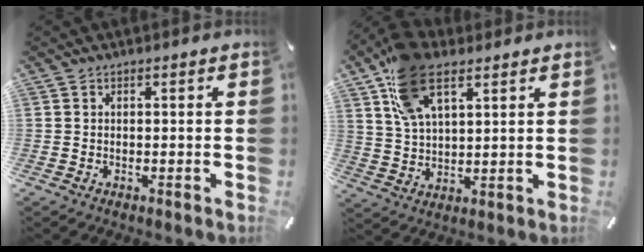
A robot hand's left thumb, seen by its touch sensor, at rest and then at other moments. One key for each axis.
{"total": 13.5, "fx": 7.4, "fy": 7.1, "fz": 8.8, "tx": -0.183, "ty": -0.009, "tz": 0.140}